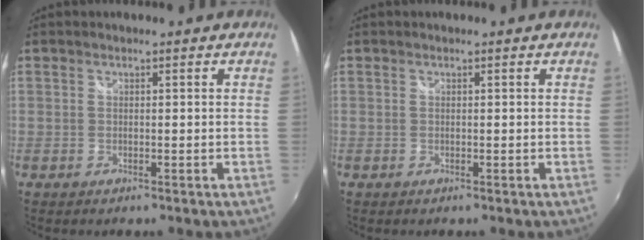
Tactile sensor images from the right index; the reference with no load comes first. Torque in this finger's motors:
{"motor_torque": [0.12, 0.12, -0.03, -0.01]}